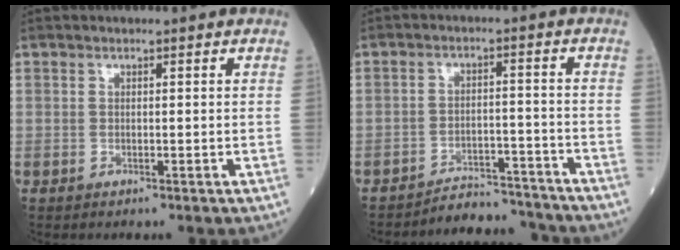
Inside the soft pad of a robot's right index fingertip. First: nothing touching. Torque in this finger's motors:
{"motor_torque": [-0.13, -0.06, -0.28, -0.14]}